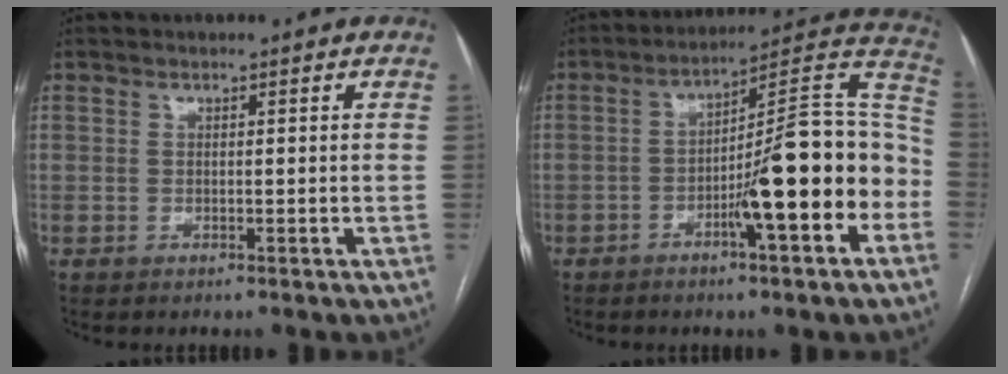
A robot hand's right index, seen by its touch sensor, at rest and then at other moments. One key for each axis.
{"total": 17.2, "fx": -5.1, "fy": 1.9, "fz": 16.4, "tx": -0.235, "ty": 0.023, "tz": -0.078}